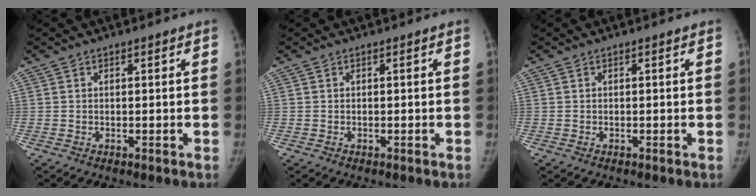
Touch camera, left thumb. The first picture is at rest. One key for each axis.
{"total": 0.0}
{"total": 0.0}